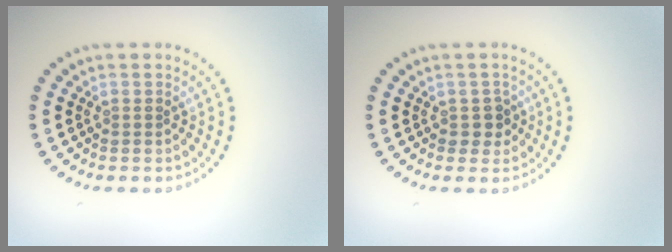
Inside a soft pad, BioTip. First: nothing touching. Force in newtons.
{"total": 1.5, "press": 1.3, "slide": 0.7}